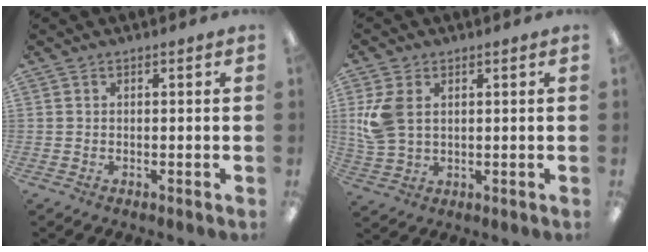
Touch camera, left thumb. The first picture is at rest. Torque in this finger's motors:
{"motor_torque": [0.37, 0.77, -0.06, 0.06, 0.06]}